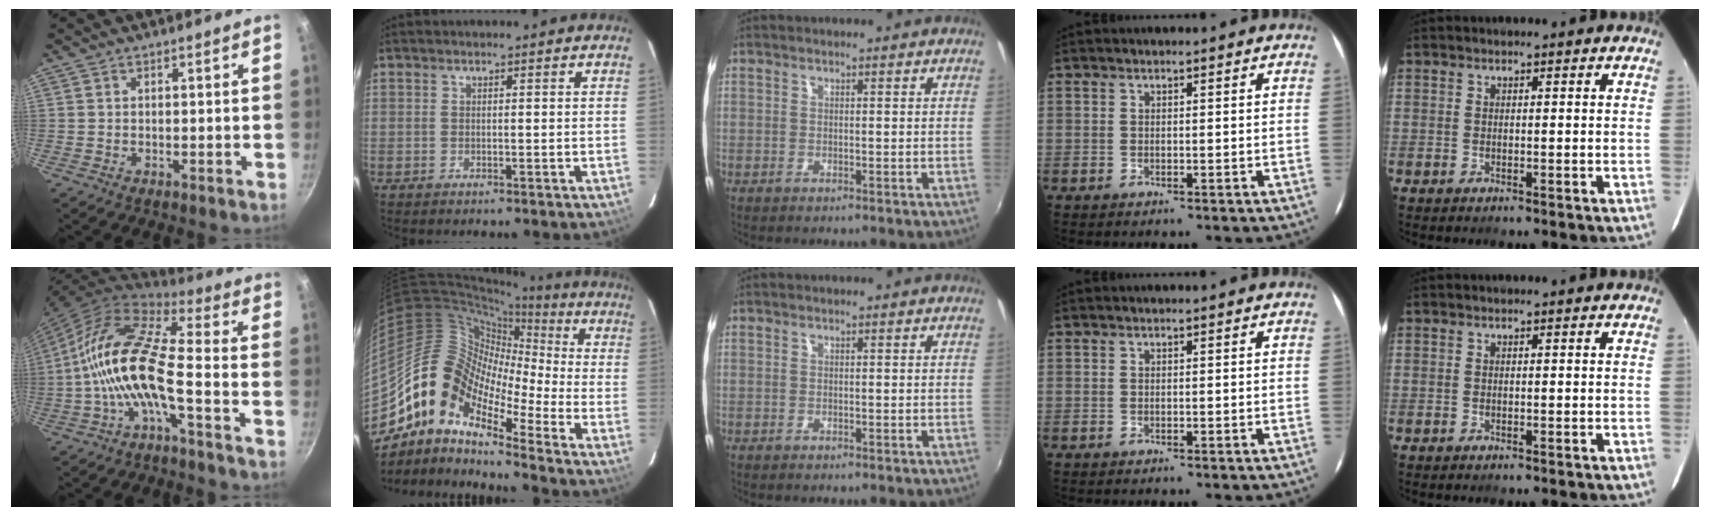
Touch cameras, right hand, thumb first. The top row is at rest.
{"thumb": {"total": 14.7, "force": [-3.8, 4.5, 13.5], "torque": [-0.272, 0.045, -0.086]}, "index": {"total": 13.3, "force": [-7.6, 7.0, 8.4], "torque": [-0.135, 0.012, -0.171]}}